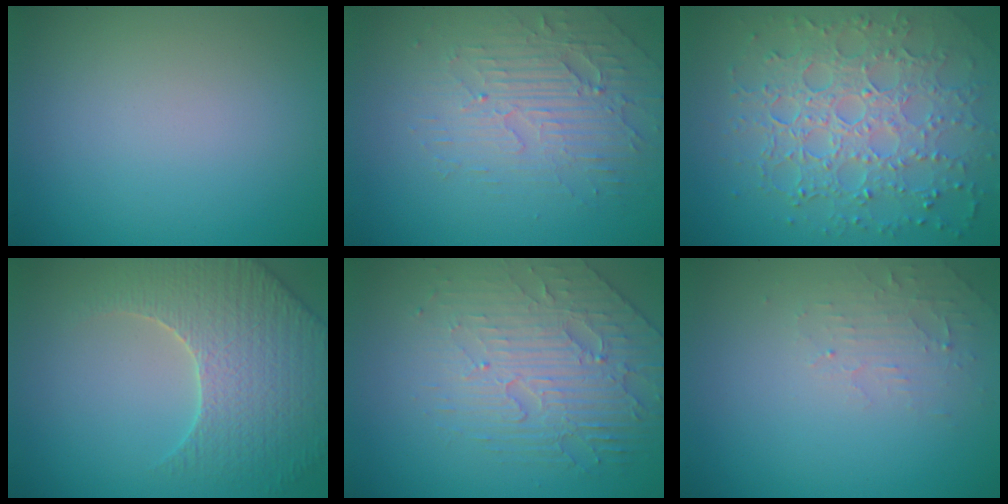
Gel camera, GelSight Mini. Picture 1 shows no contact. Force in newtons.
{"total": 3.8, "press": 3.4, "slide": 1.8}
{"total": 7.7, "press": 5.4, "slide": 5.5}
{"total": 5.4, "press": 5.1, "slide": 1.7}
{"total": 4.6, "press": 4.2, "slide": 1.9}
{"total": 2.0, "press": 1.9, "slide": 0.4}